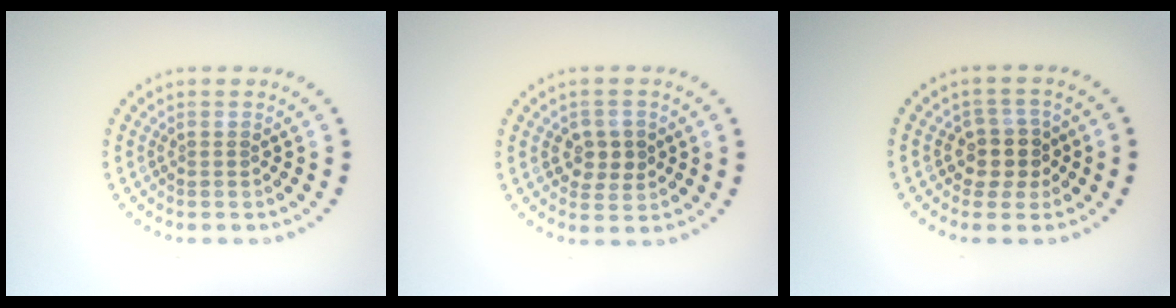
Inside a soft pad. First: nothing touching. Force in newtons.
{"total": 2.7, "press": 2.7, "slide": 0.5}
{"total": 2.9, "press": 2.6, "slide": 1.3}